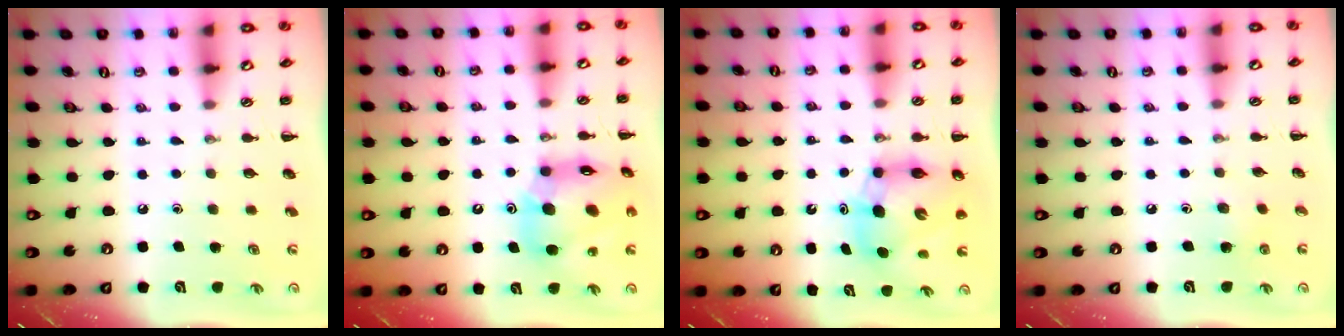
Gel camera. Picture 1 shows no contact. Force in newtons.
{"total": 16.9, "press": 16.1, "slide": 5.0}
{"total": 9.4, "press": 9.0, "slide": 2.7}
{"total": 3.6, "press": 3.4, "slide": 1.2}